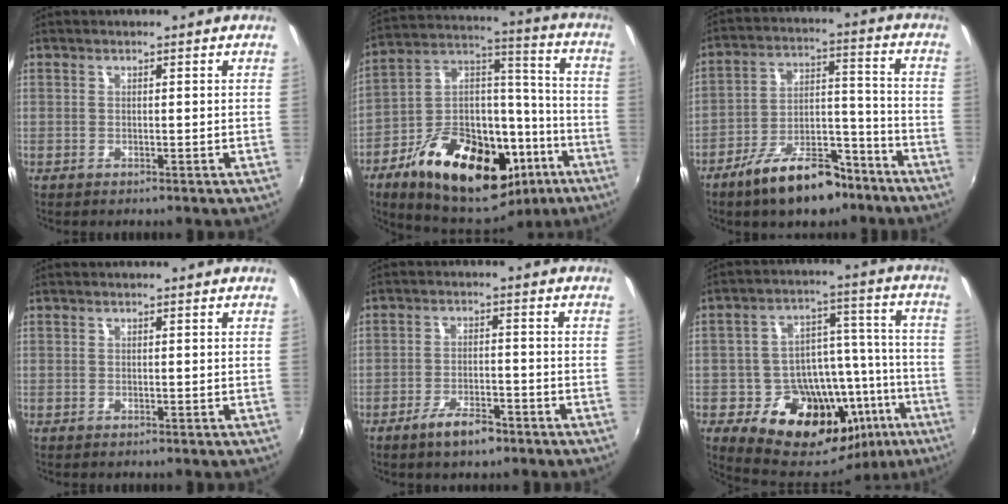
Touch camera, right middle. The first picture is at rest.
{"total": 27.6, "force": [-13.6, 15.2, 18.5], "torque": [-0.325, 0.032, -0.193]}
{"total": 14.4, "force": [-10.2, 6.0, 8.2], "torque": [-0.146, 0.020, -0.155]}
{"total": 0.0}
{"total": 5.7, "force": [-4.0, 2.0, 3.6], "torque": [-0.080, -0.001, -0.066]}
{"total": 21.8, "force": [-10.8, 15.0, 11.5], "torque": [-0.200, 0.033, -0.135]}